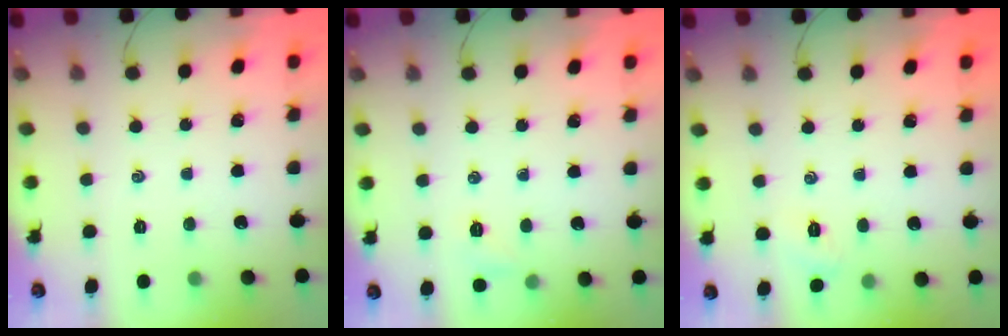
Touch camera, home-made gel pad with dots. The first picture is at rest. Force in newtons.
{"total": 5.5, "press": 5.4, "slide": 1.2}
{"total": 2.6, "press": 2.4, "slide": 0.8}